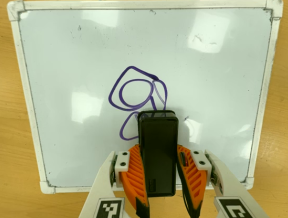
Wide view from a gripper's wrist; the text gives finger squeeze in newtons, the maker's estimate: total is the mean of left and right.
{"total": 7.0, "left": 5.9, "right": 8.1}